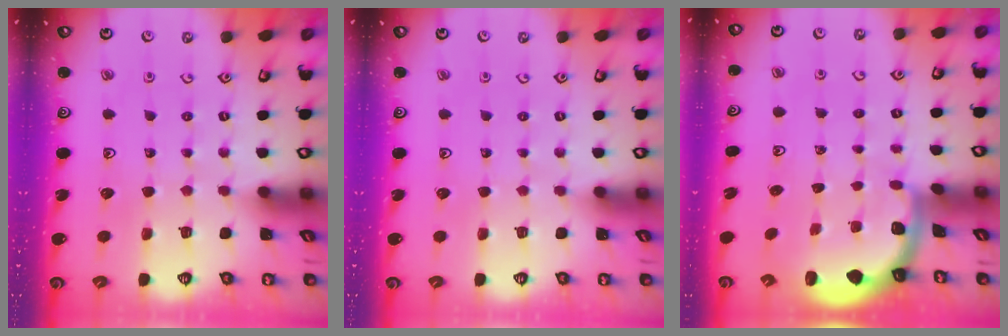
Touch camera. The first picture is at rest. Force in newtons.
{"total": 0.0}
{"total": 1.9, "press": 1.8, "slide": 0.6}